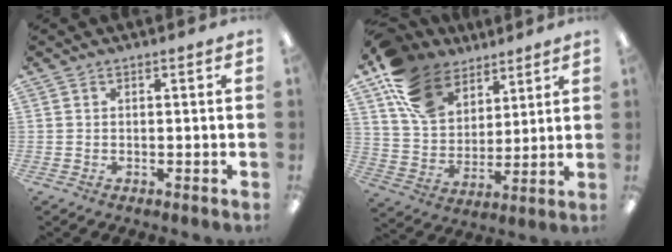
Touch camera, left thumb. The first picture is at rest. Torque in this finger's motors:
{"motor_torque": [0.28, 0.40, 1.18, -1.59, 0.33]}